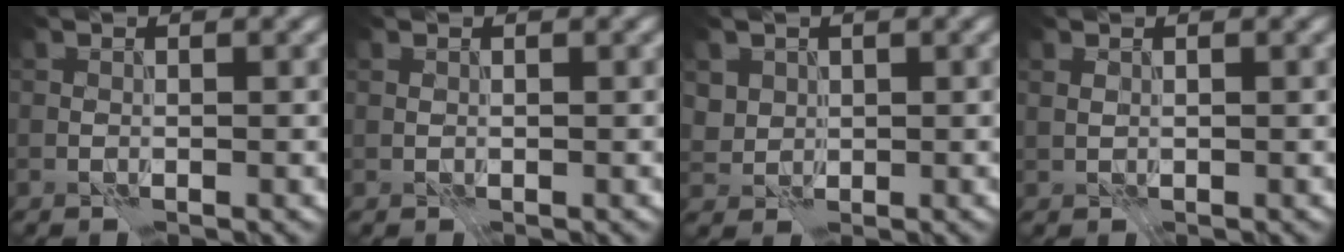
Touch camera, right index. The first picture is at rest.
{"total": 0.0}
{"total": 2.4, "force": [1.2, 1.9, 0.6], "torque": [-0.024, -0.010, 0.046]}
{"total": 0.6, "force": [0.3, 0.4, 0.4], "torque": [-0.012, 0.002, 0.007]}